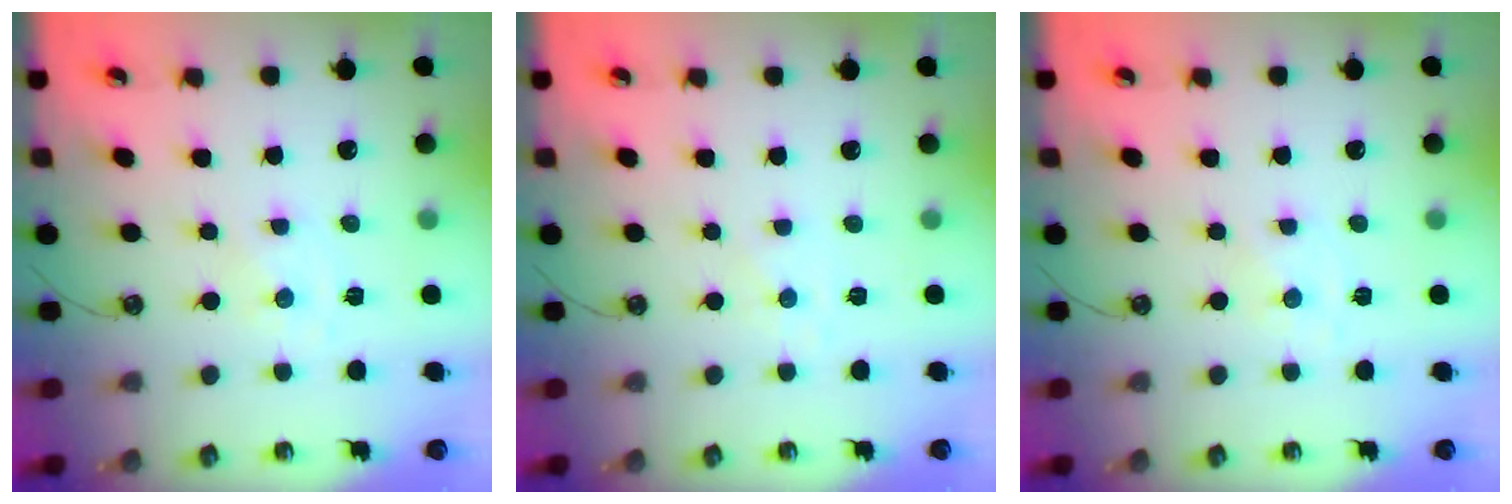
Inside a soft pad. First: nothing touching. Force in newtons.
{"total": 0.8, "press": 0.7, "slide": 0.4}
{"total": 0.0}